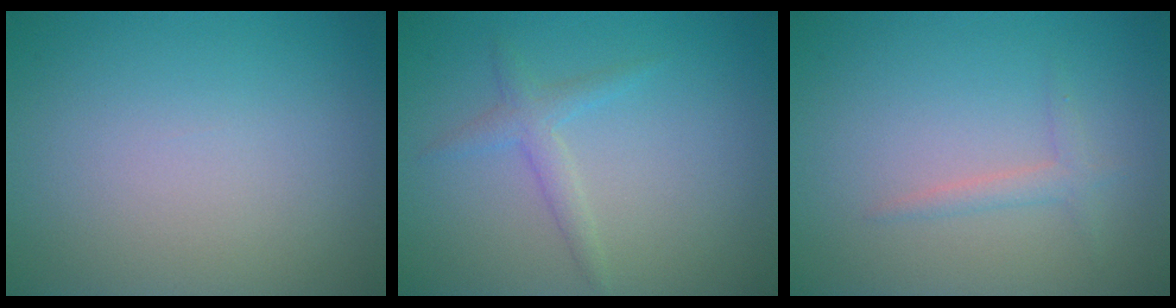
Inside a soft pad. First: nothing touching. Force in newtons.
{"total": 1.7, "press": 1.7, "slide": 0.1}
{"total": 1.4, "press": 1.4, "slide": 0.1}